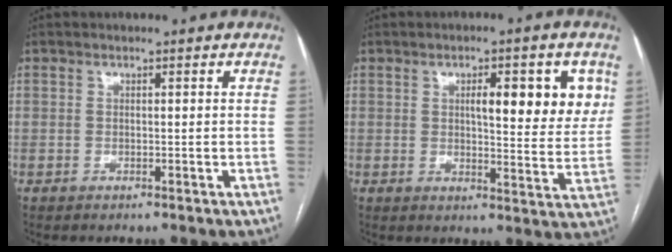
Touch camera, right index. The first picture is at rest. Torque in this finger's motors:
{"motor_torque": [0.27, 0.19, 0.36, 0.09]}